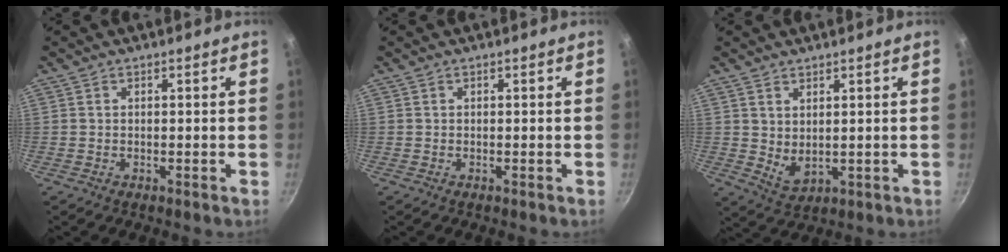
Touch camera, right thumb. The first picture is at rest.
{"total": 0.0}
{"total": 4.2, "force": [1.7, 2.3, 3.1], "torque": [-0.049, -0.024, 0.038]}